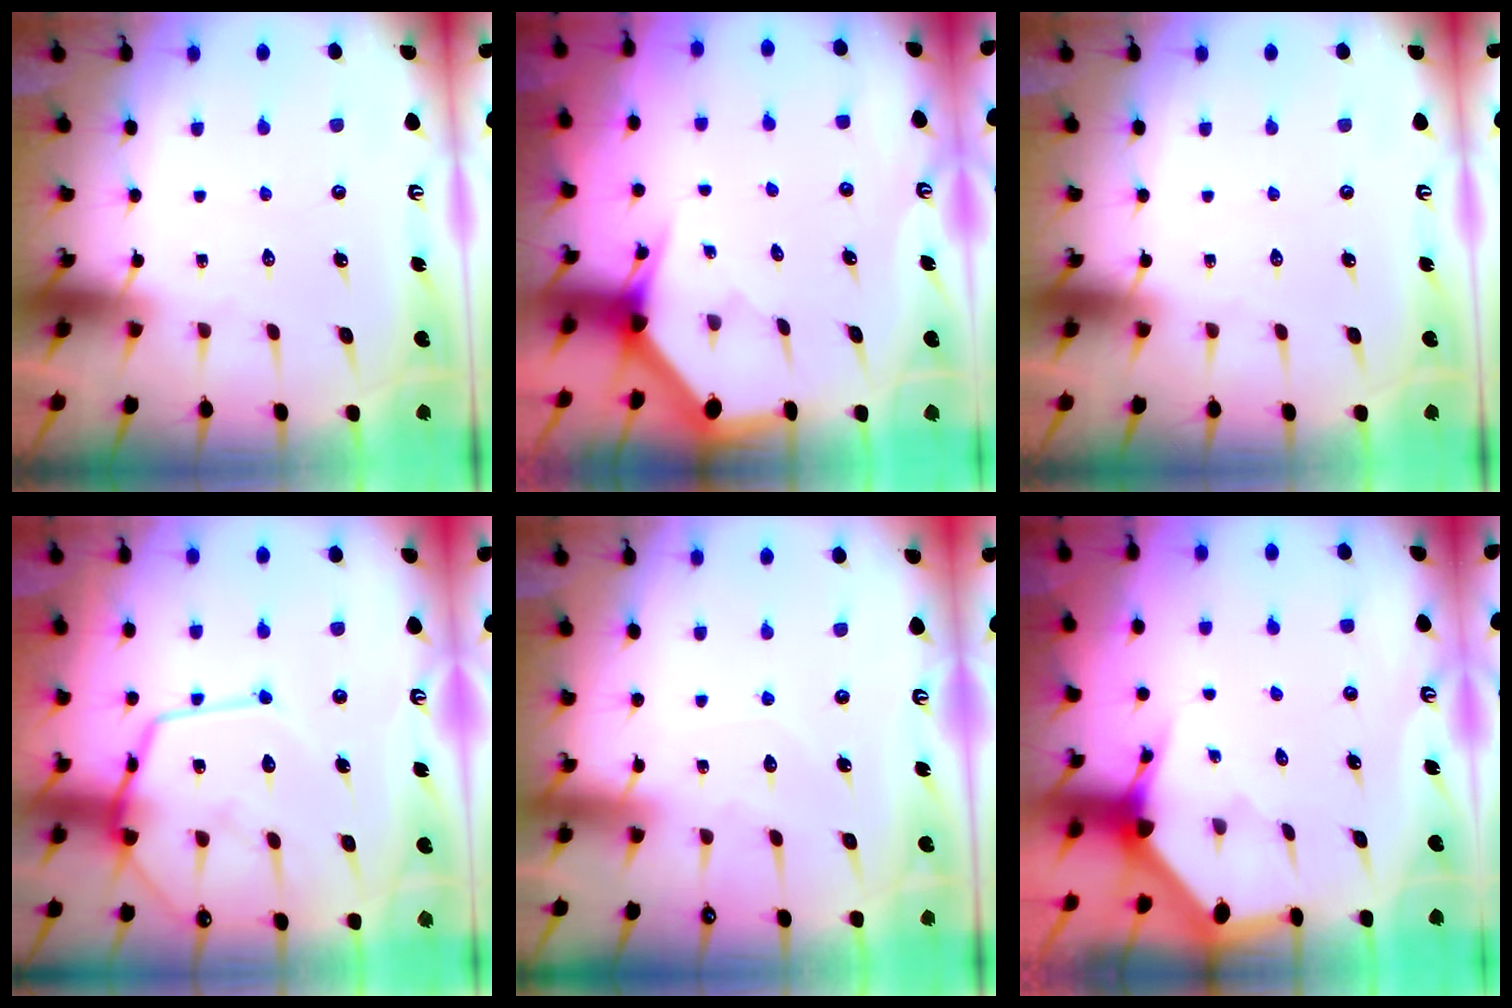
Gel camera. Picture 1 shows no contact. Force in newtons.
{"total": 2.9, "press": 2.9, "slide": 0.0}
{"total": 0.0}
{"total": 15.6, "press": 15.6, "slide": 1.4}
{"total": 3.9, "press": 3.9, "slide": 0.3}
{"total": 3.1, "press": 3.1, "slide": 0.2}